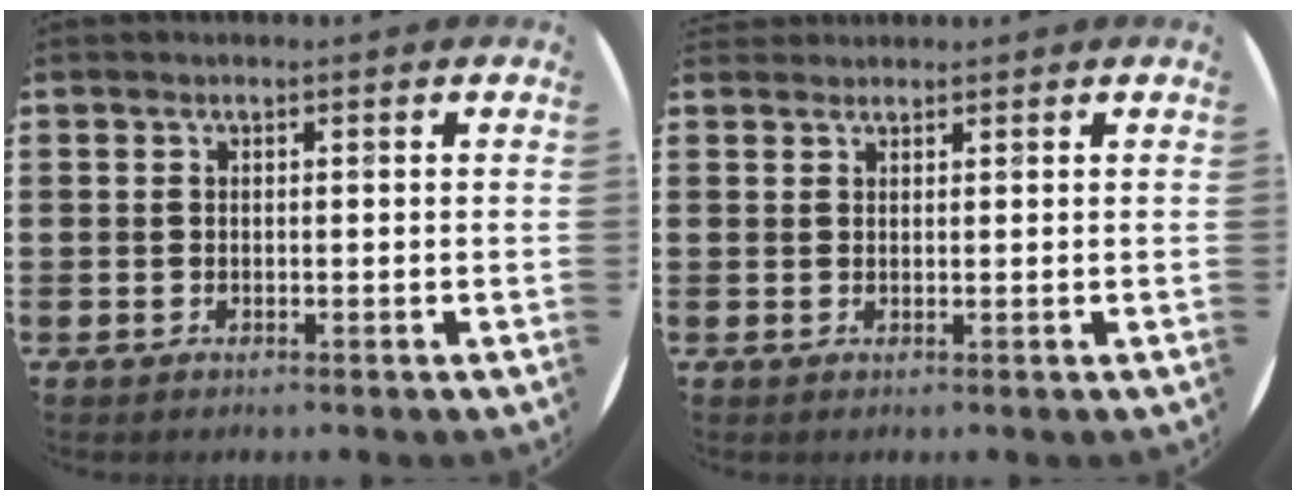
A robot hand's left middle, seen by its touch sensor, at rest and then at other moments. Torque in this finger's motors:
{"motor_torque": [-0.57, -0.36, -0.06, 0.00]}